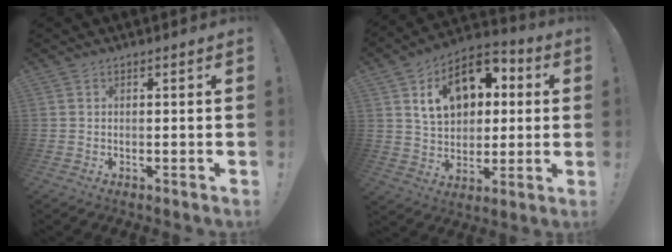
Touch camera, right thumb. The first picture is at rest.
{"total": 17.7, "force": [6.0, 12.6, 10.8], "torque": [-0.157, -0.008, 0.113]}